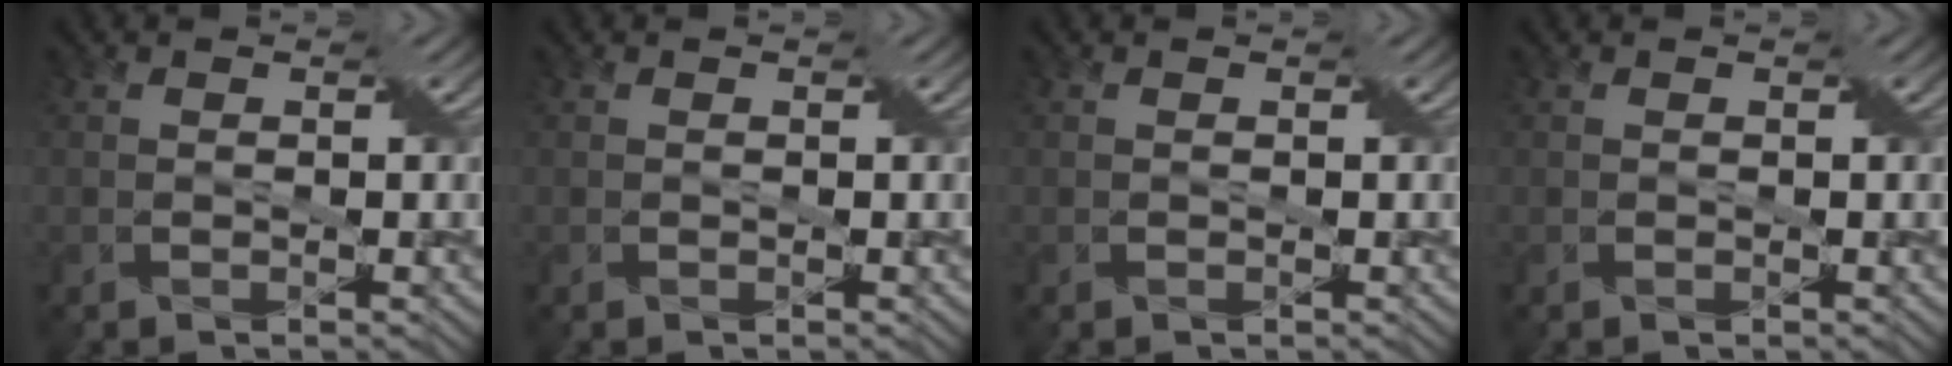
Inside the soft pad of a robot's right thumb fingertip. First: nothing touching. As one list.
[{"total": 0.0}, {"total": 0.0}, {"total": 0.0}]